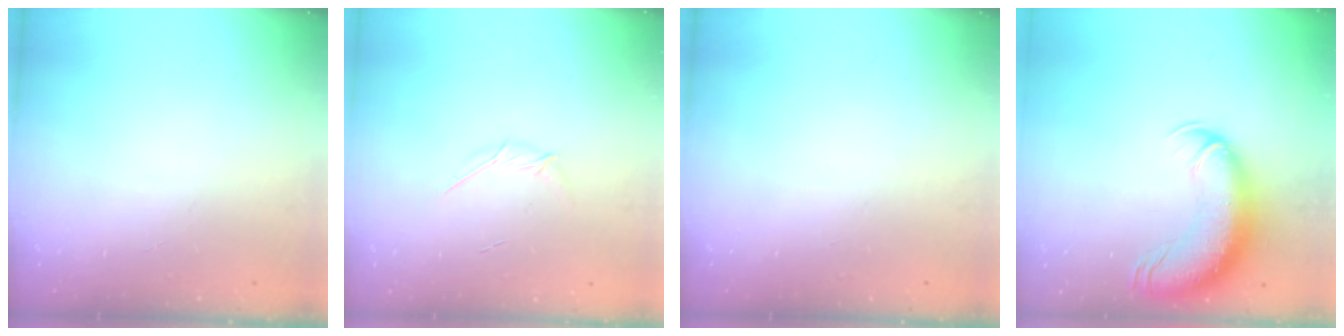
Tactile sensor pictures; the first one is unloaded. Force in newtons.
{"total": 3.3, "press": 3.2, "slide": 0.8}
{"total": 0.0}
{"total": 14.7, "press": 14.2, "slide": 3.6}